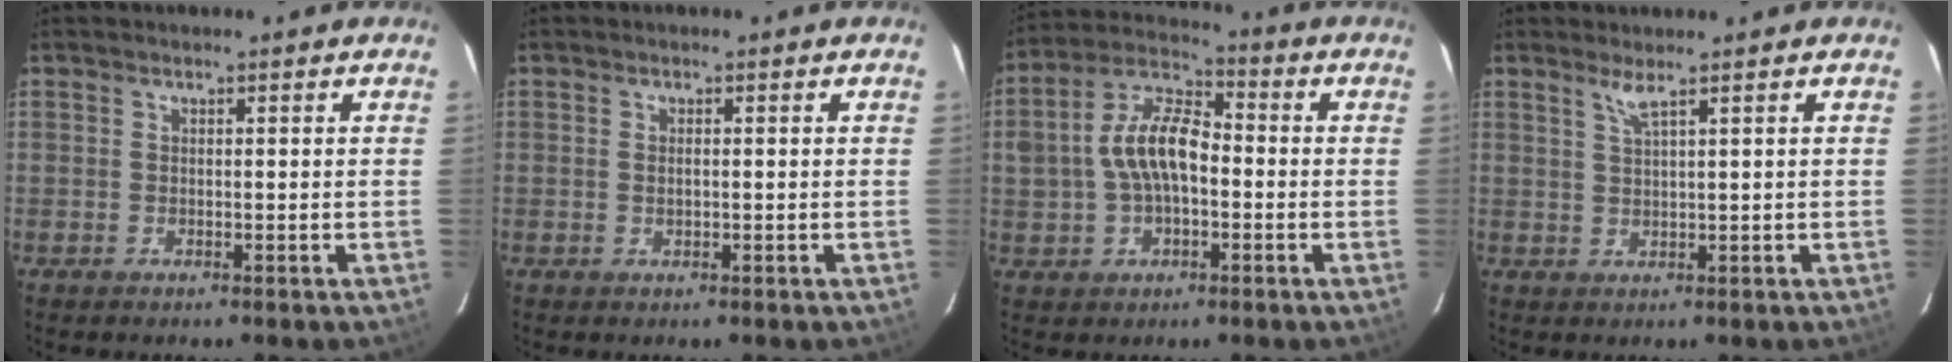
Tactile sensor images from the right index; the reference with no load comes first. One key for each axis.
{"total": 1.1, "fx": 0.0, "fy": 0.4, "fz": 1.0, "tx": -0.020, "ty": 0.002, "tz": 0.000}
{"total": 11.4, "fx": -0.7, "fy": 6.5, "fz": 9.4, "tx": -0.192, "ty": 0.025, "tz": -0.012}
{"total": 2.0, "fx": 1.4, "fy": -0.5, "fz": 1.4, "tx": -0.029, "ty": -0.005, "tz": 0.029}